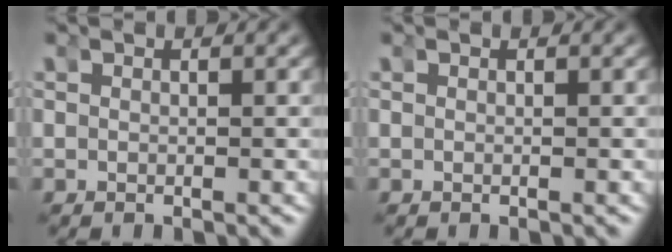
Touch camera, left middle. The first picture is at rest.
{"total": 0.0}